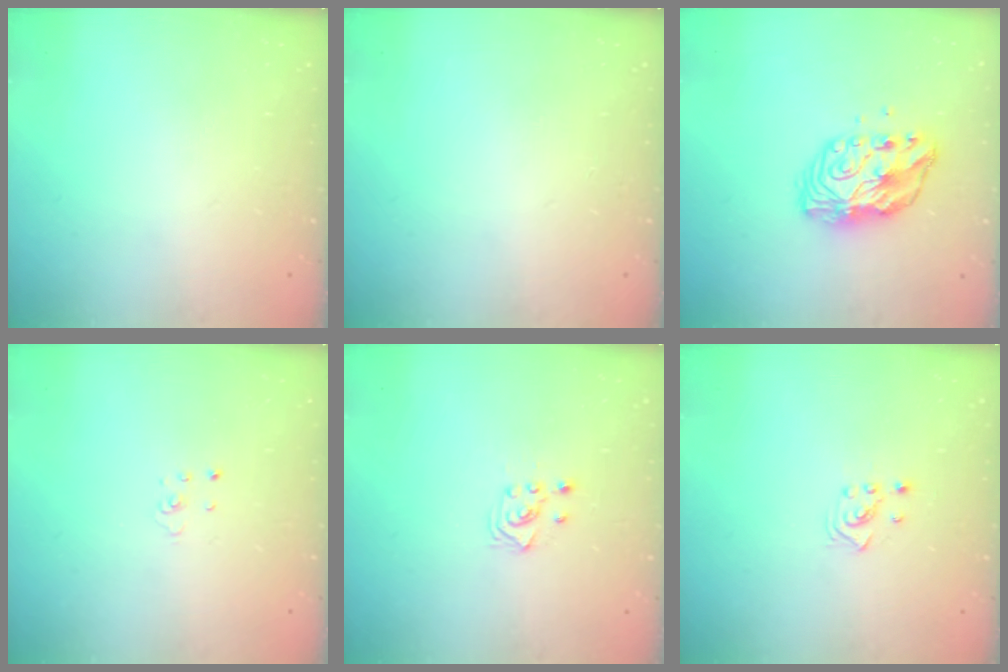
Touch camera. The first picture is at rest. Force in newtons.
{"total": 0.0}
{"total": 12.7, "press": 12.7, "slide": 1.0}
{"total": 0.9, "press": 0.9, "slide": 0.1}
{"total": 3.1, "press": 2.9, "slide": 1.0}
{"total": 2.2, "press": 2.2, "slide": 0.2}